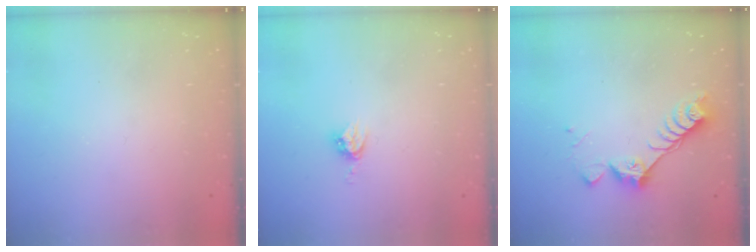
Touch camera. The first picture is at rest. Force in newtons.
{"total": 4.9, "press": 4.9, "slide": 0.1}
{"total": 9.8, "press": 9.7, "slide": 1.1}